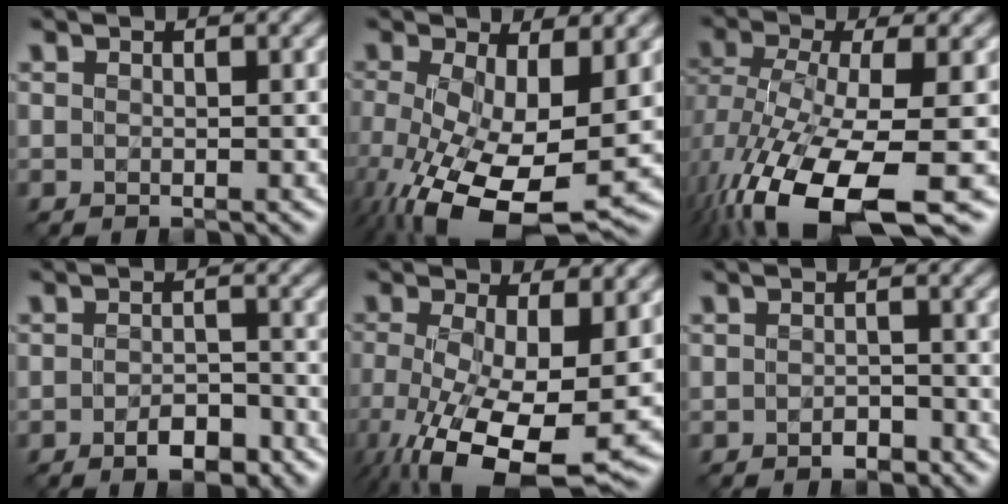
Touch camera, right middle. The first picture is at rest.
{"total": 12.9, "force": [-3.1, 5.7, 11.1], "torque": [-0.217, -0.042, -0.038]}
{"total": 12.7, "force": [-5.5, 4.5, 10.6], "torque": [-0.216, -0.030, -0.086]}
{"total": 3.3, "force": [-1.8, 1.5, 2.3], "torque": [-0.034, 0.001, -0.028]}
{"total": 13.0, "force": [-4.1, 5.3, 11.1], "torque": [-0.203, -0.039, -0.055]}
{"total": 1.3, "force": [-0.9, 0.7, 0.7], "torque": [-0.011, 0.002, -0.015]}